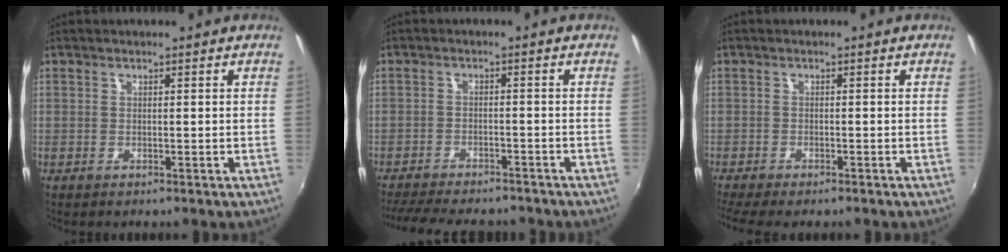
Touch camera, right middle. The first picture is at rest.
{"total": 13.2, "force": [-11.4, 3.8, 5.5], "torque": [-0.126, -0.020, -0.167]}
{"total": 5.0, "force": [-4.1, 1.0, 2.7], "torque": [-0.067, -0.028, -0.071]}